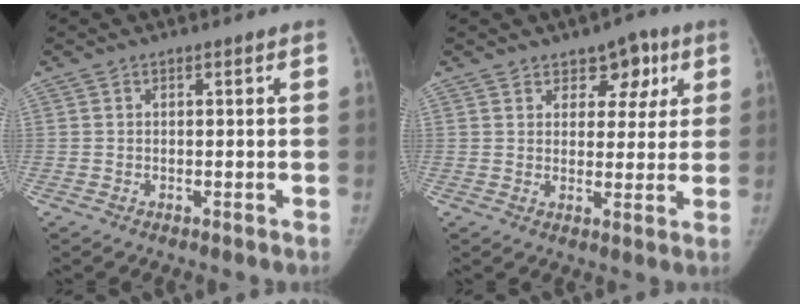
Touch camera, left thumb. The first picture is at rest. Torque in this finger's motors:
{"motor_torque": [-0.01, 0.00, 0.07, 0.00, -0.01]}